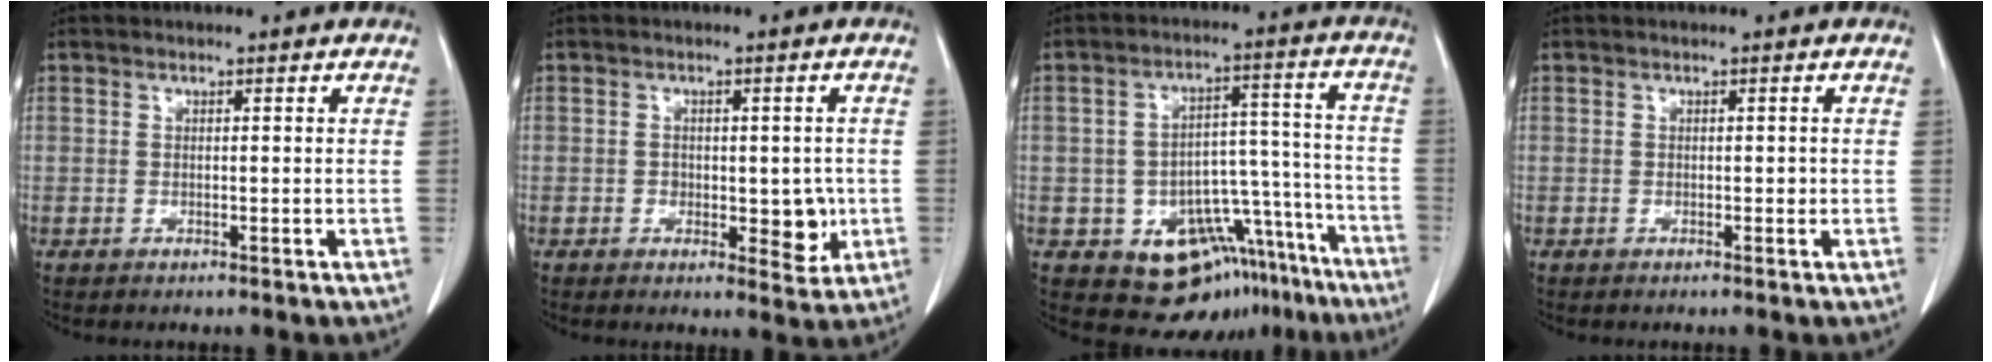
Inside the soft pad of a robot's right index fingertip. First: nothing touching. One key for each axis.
{"total": 5.5, "fx": -0.9, "fy": 3.1, "fz": 4.4, "tx": -0.044, "ty": -0.004, "tz": -0.006}
{"total": 14.3, "fx": -9.1, "fy": 9.2, "fz": 6.2, "tx": -0.046, "ty": 0.079, "tz": -0.120}
{"total": 0.5, "fx": 0.0, "fy": 0.4, "fz": 0.4, "tx": -0.002, "ty": 0.002, "tz": -0.001}